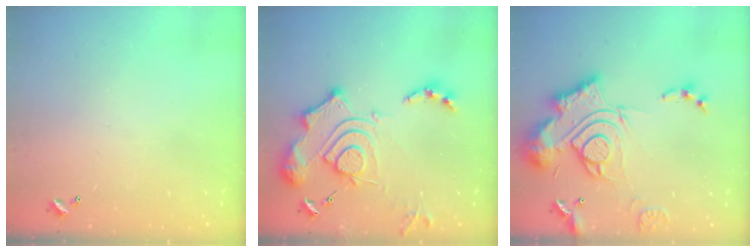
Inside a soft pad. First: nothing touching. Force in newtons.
{"total": 18.3, "press": 18.2, "slide": 1.7}
{"total": 23.3, "press": 23.1, "slide": 2.3}